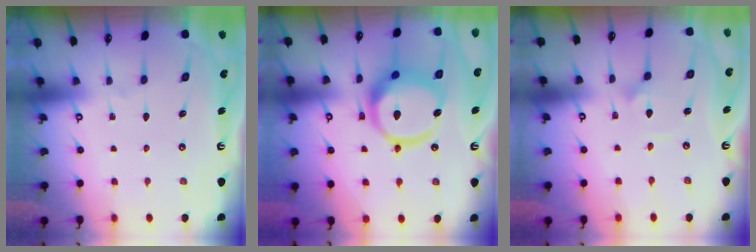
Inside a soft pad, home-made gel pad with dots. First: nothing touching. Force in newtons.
{"total": 16.6, "press": 16.4, "slide": 2.2}
{"total": 2.1, "press": 2.1, "slide": 0.1}